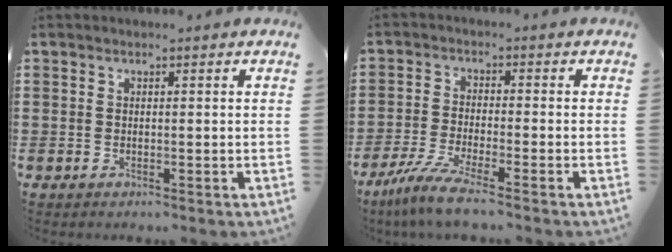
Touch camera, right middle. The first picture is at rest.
{"total": 5.6, "force": [-4.4, -0.1, 3.5], "torque": [-0.093, -0.027, -0.089]}